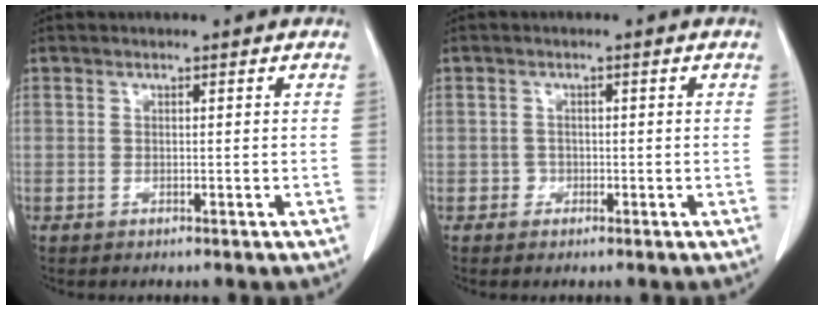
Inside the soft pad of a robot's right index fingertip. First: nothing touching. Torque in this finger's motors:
{"motor_torque": [-1.08, 1.01, -1.05, -0.21]}